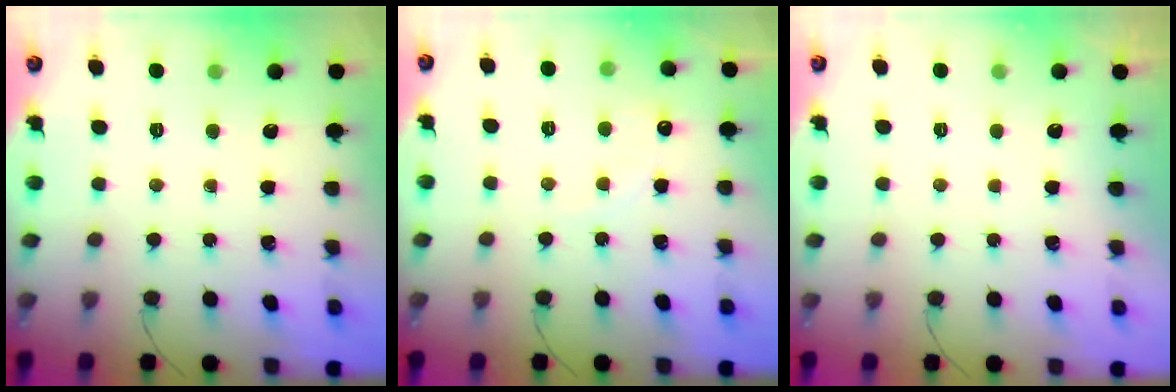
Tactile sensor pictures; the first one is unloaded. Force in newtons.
{"total": 6.2, "press": 6.1, "slide": 1.0}
{"total": 2.9, "press": 2.9, "slide": 0.1}